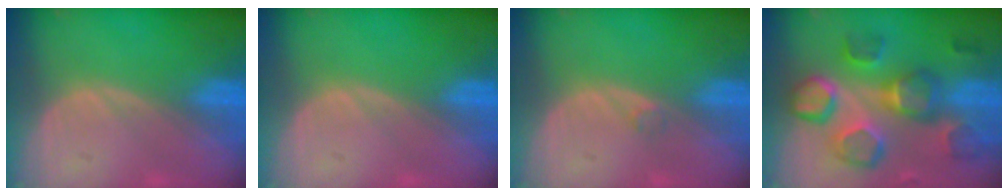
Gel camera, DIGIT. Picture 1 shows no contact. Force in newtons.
{"total": 0.0}
{"total": 0.8, "press": 0.8, "slide": 0.1}
{"total": 11.3, "press": 10.8, "slide": 3.2}